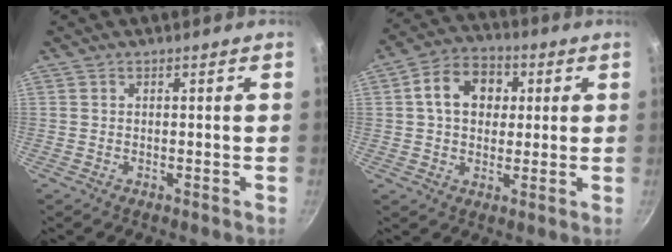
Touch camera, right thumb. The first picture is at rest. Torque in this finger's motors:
{"motor_torque": [-1.05, 1.14, 1.24, 0.10, 0.13]}